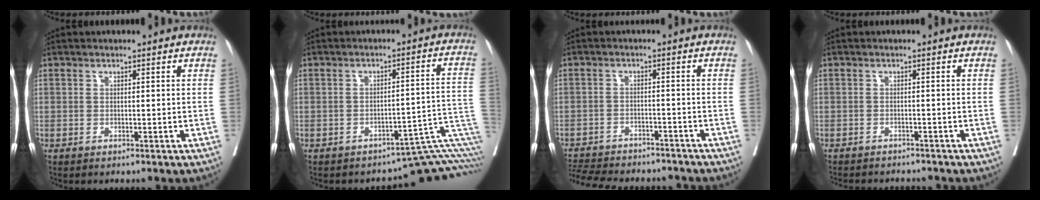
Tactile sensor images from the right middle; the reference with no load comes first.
{"total": 7.3, "force": [-5.3, 1.0, 4.8], "torque": [-0.045, 0.050, -0.057]}
{"total": 15.6, "force": [-14.1, 4.3, 5.2], "torque": [-0.129, -0.006, -0.194]}
{"total": 7.2, "force": [-6.8, 1.7, 1.8], "torque": [-0.022, -0.004, -0.086]}